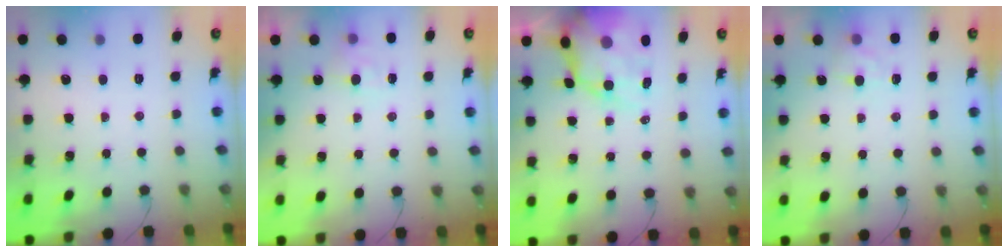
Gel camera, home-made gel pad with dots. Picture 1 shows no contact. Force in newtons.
{"total": 3.1, "press": 2.6, "slide": 1.7}
{"total": 12.2, "press": 11.7, "slide": 3.5}
{"total": 5.2, "press": 5.0, "slide": 1.3}